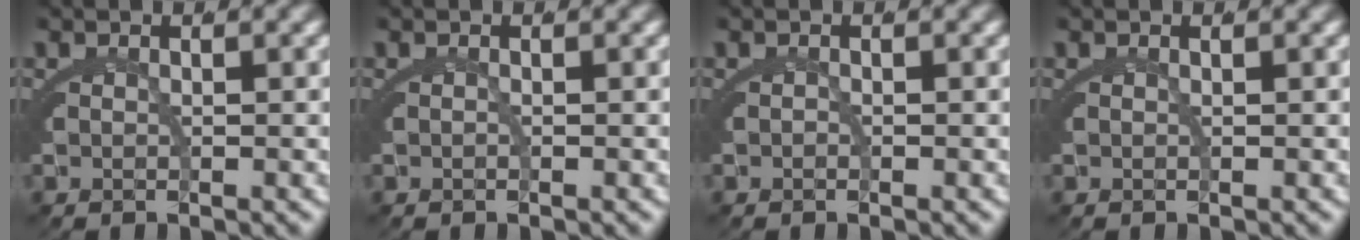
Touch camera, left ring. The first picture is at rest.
{"total": 0.0}
{"total": 0.5, "force": [-0.2, -0.4, -0.1], "torque": [0.001, -0.008, -0.001]}
{"total": 0.0}